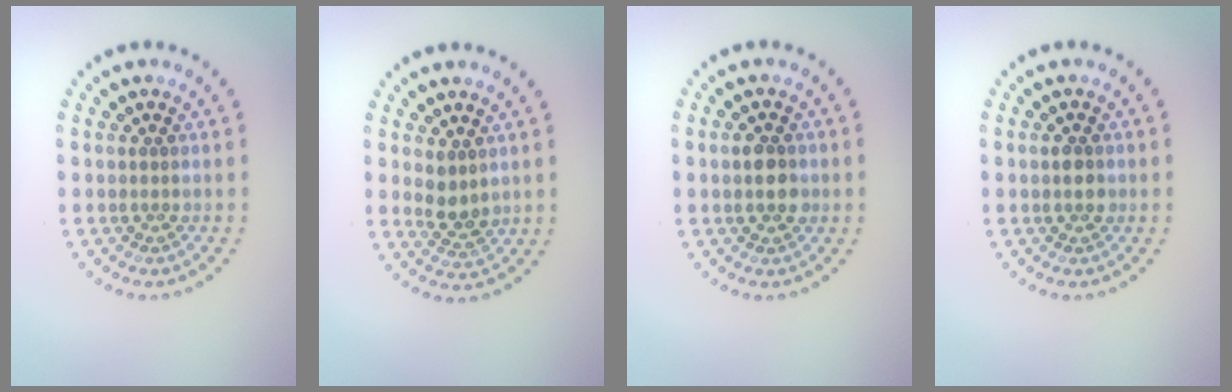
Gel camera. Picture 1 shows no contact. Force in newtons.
{"total": 2.3, "press": 2.1, "slide": 0.9}
{"total": 2.5, "press": 2.5, "slide": 0.2}
{"total": 1.7, "press": 1.7, "slide": 0.0}